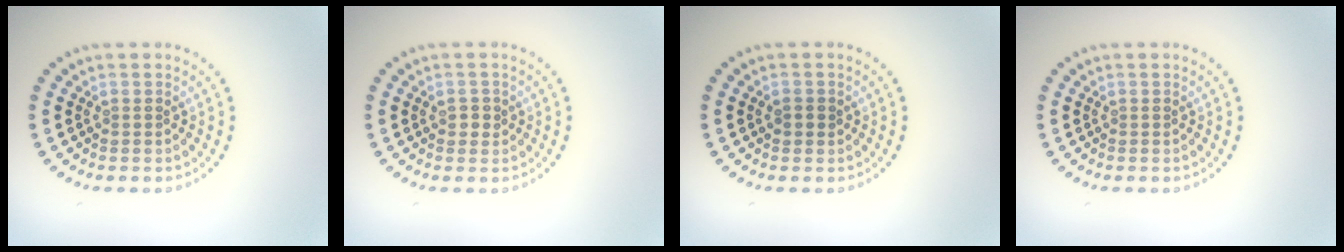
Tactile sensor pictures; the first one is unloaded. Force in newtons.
{"total": 1.2, "press": 1.1, "slide": 0.4}
{"total": 1.1, "press": 1.0, "slide": 0.2}
{"total": 0.0}